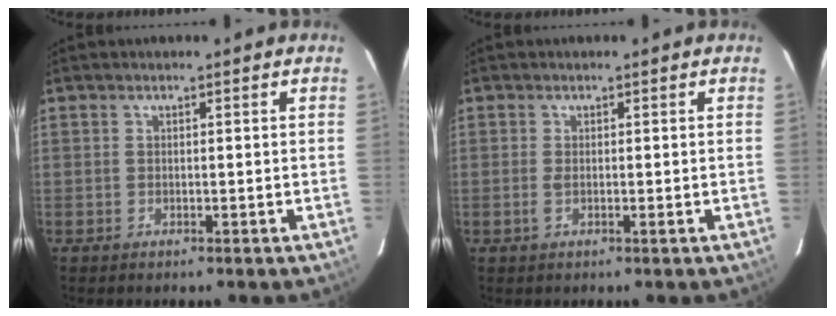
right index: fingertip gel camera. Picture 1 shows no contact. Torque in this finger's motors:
{"motor_torque": [-0.24, 0.01, -0.01, 0.02]}